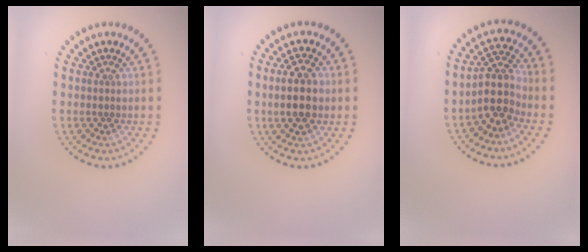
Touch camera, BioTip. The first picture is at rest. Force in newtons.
{"total": 4.4, "press": 4.3, "slide": 0.2}
{"total": 3.9, "press": 3.2, "slide": 2.1}